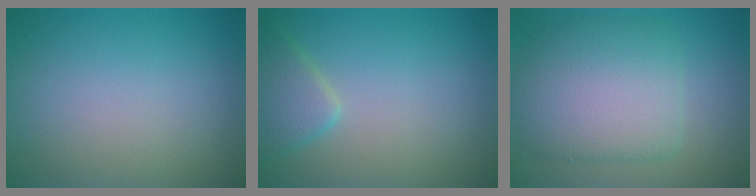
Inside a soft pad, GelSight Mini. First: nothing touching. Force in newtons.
{"total": 2.7, "press": 2.7, "slide": 0.2}
{"total": 6.5, "press": 6.5, "slide": 0.2}